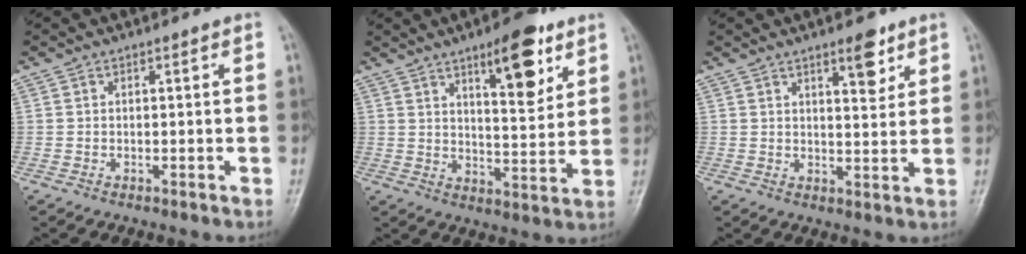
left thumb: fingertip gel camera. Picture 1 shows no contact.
{"total": 12.0, "force": [6.8, 4.1, 9.1], "torque": [-0.110, -0.040, 0.103]}
{"total": 5.7, "force": [3.6, 2.0, 4.0], "torque": [-0.042, -0.023, 0.051]}